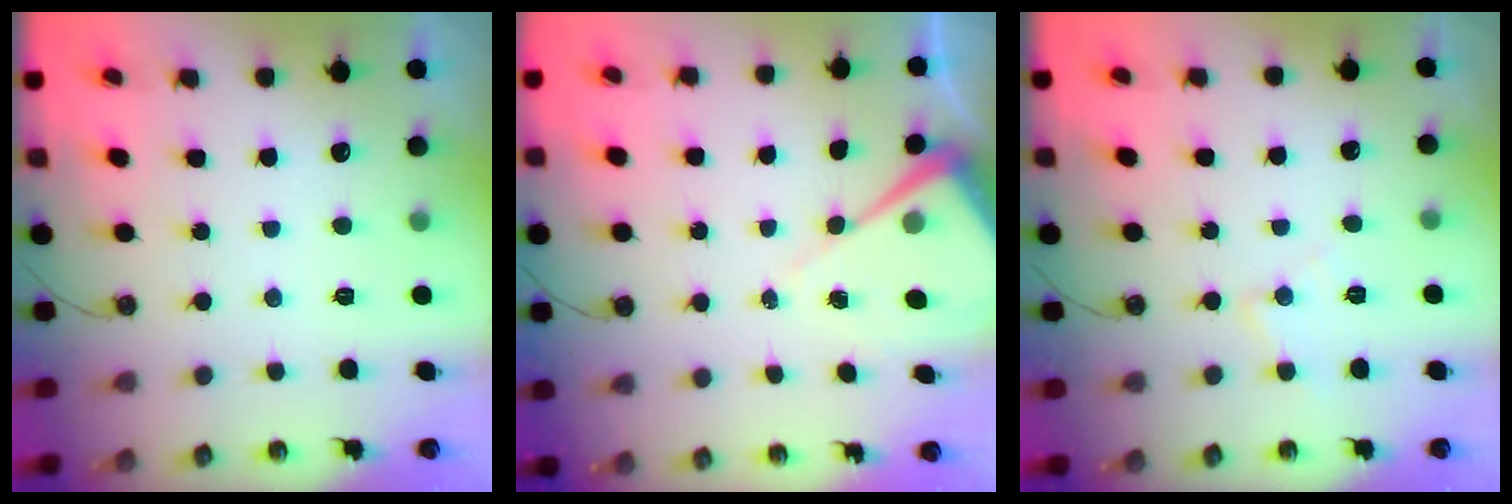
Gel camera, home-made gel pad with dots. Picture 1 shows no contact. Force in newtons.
{"total": 7.8, "press": 7.8, "slide": 0.5}
{"total": 6.5, "press": 6.5, "slide": 0.4}